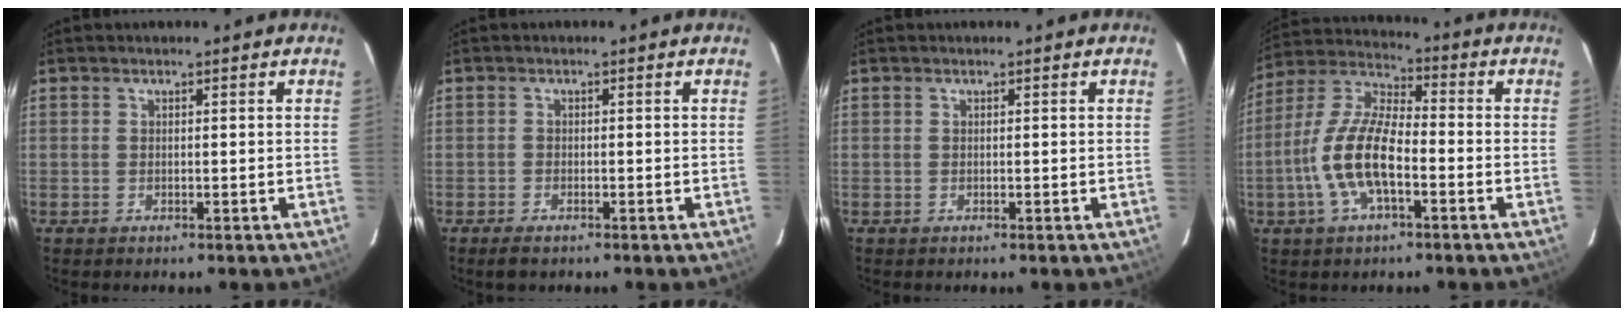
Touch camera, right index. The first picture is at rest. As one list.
[{"total": 2.2, "force": [-1.7, 0.8, 1.2], "torque": [-0.029, -0.005, -0.032]}, {"total": 0.0}, {"total": 13.1, "force": [-4.1, 4.8, 11.5], "torque": [-0.244, 0.001, -0.081]}]